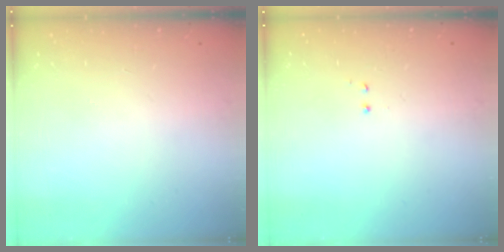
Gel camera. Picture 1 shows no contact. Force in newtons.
{"total": 0.5, "press": 0.5, "slide": 0.3}